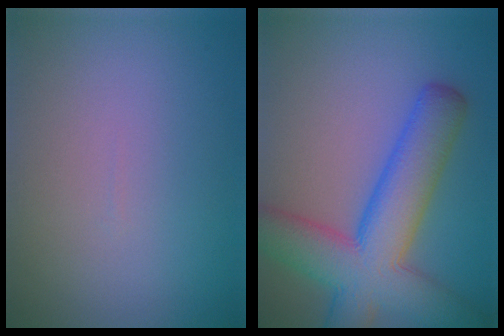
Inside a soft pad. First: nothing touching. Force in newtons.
{"total": 9.9, "press": 9.9, "slide": 0.4}